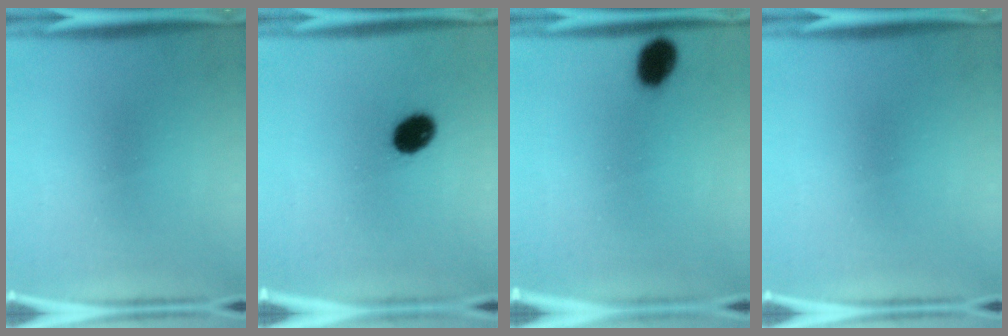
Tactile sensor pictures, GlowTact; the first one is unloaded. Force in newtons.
{"total": 7.2}
{"total": 6.0}
{"total": 0.0}